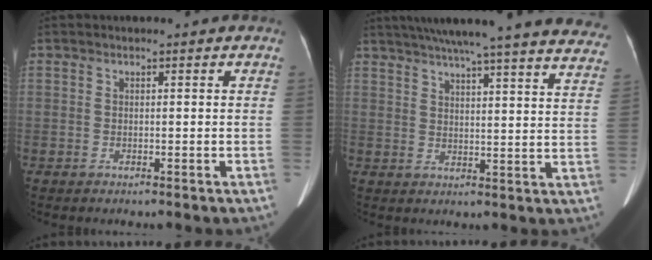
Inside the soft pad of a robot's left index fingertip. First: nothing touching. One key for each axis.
{"total": 32.6, "fx": 29.2, "fy": 2.2, "fz": 14.2, "tx": -0.193, "ty": -0.058, "tz": 0.348}